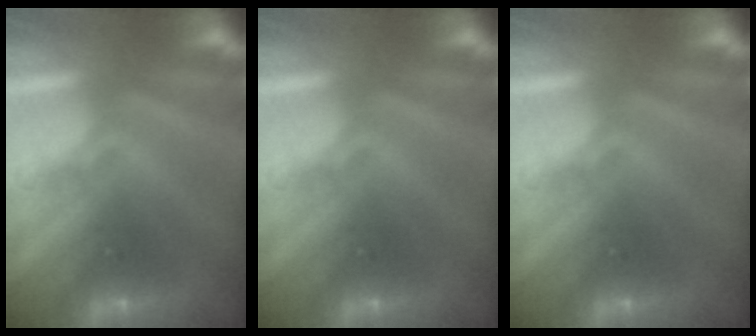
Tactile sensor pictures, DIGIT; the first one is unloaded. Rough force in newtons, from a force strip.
{"total": 0.0}
{"total": 0.0}